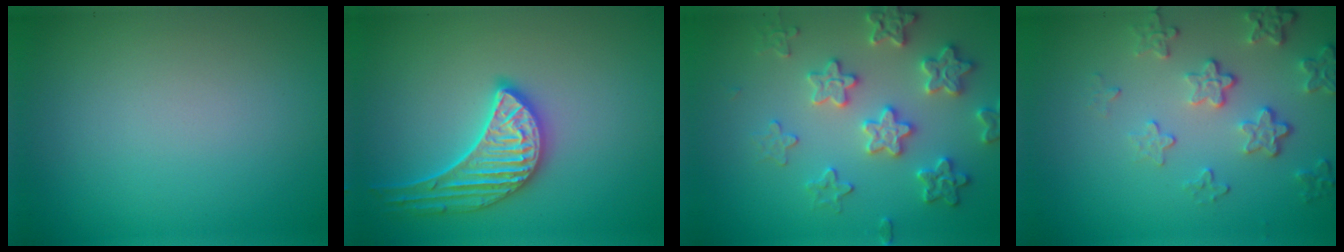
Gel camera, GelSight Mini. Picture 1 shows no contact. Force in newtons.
{"total": 3.8, "press": 3.7, "slide": 0.9}
{"total": 4.0, "press": 3.9, "slide": 0.9}
{"total": 4.1, "press": 3.2, "slide": 2.6}